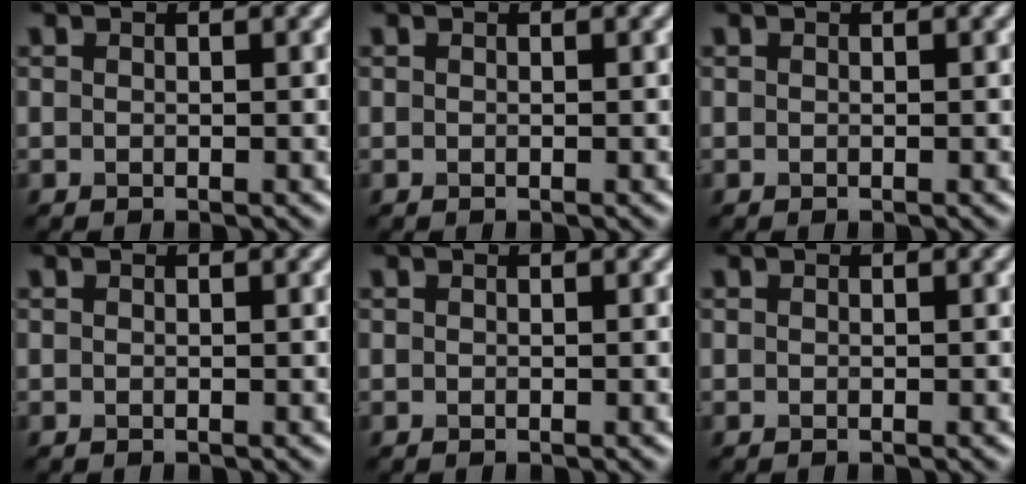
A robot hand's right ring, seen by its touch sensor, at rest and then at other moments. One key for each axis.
{"total": 0.0}
{"total": 0.0}
{"total": 0.0}
{"total": 0.0}
{"total": 0.0}